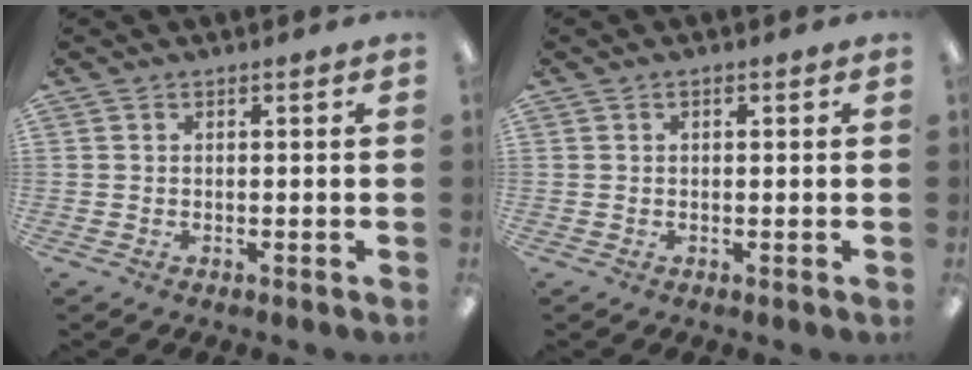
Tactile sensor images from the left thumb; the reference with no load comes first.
{"total": 0.8, "force": [0.2, 0.5, 0.5], "torque": [-0.010, 0.004, 0.003]}